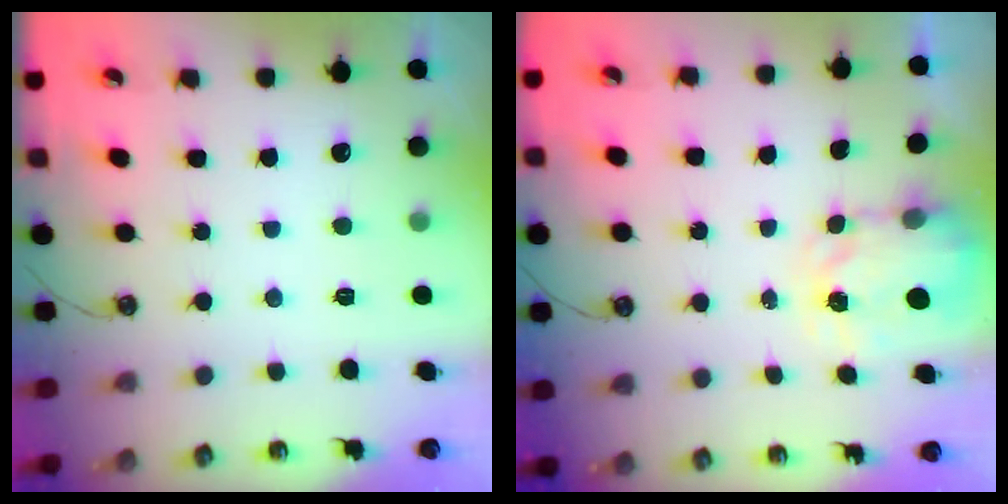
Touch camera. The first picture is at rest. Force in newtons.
{"total": 3.5, "press": 3.5, "slide": 0.4}